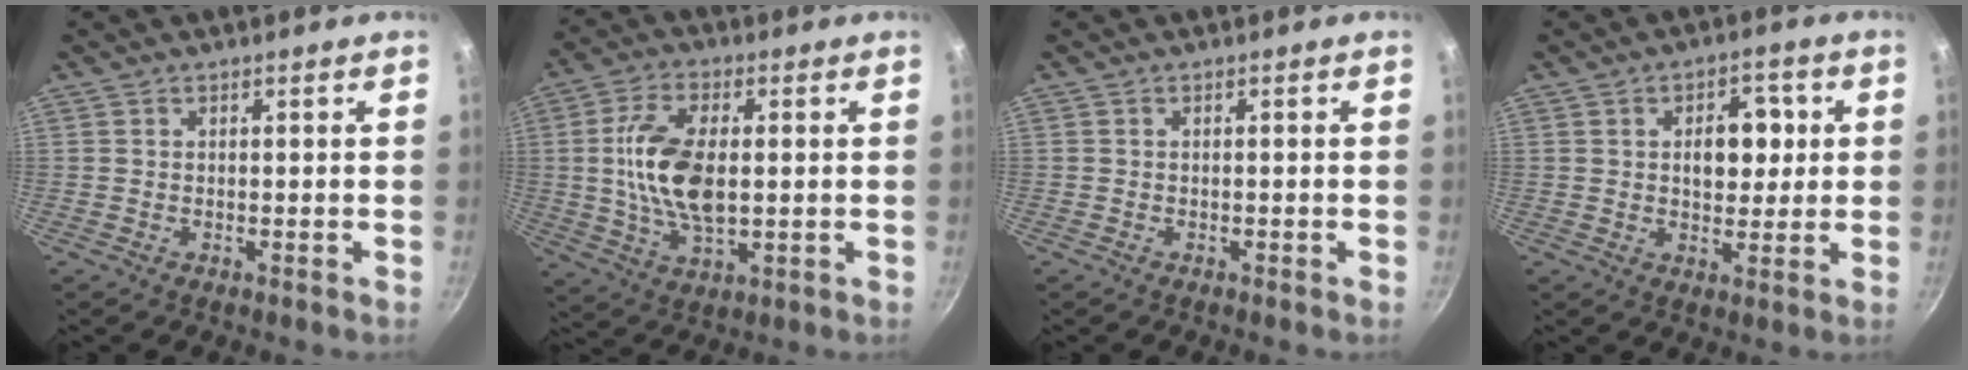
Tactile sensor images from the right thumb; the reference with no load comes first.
{"total": 13.9, "force": [0.8, 7.0, 12.0], "torque": [-0.232, -0.002, 0.018]}
{"total": 0.0}
{"total": 8.1, "force": [1.4, 5.1, 6.1], "torque": [-0.053, 0.001, 0.021]}